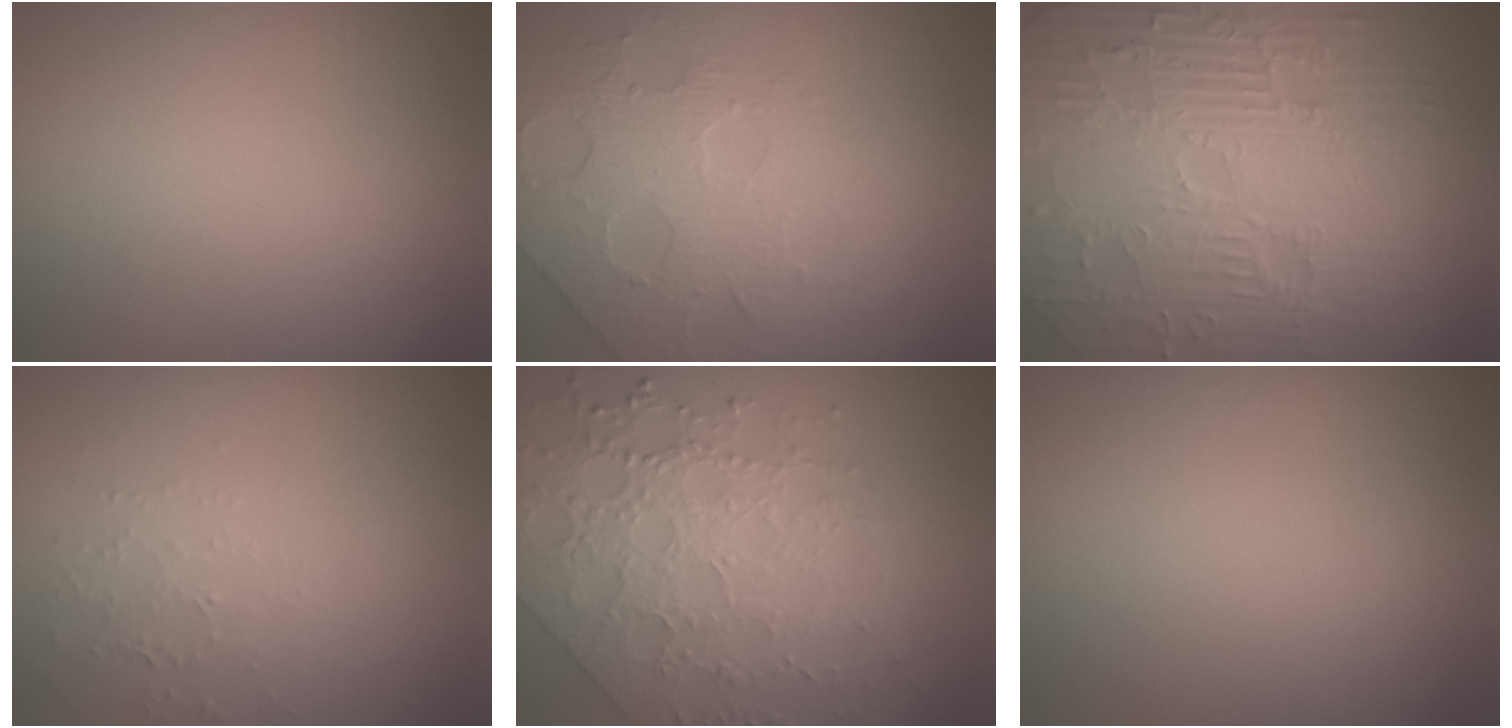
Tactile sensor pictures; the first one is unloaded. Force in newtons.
{"total": 4.1, "press": 3.9, "slide": 1.1}
{"total": 11.4, "press": 7.4, "slide": 8.7}
{"total": 1.5, "press": 1.5, "slide": 0.5}
{"total": 5.7, "press": 5.0, "slide": 2.8}
{"total": 0.0}